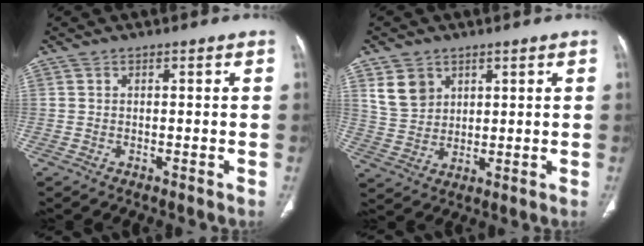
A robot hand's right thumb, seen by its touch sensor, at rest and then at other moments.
{"total": 6.6, "force": [3.5, 5.0, 2.7], "torque": [-0.029, -0.013, 0.077]}